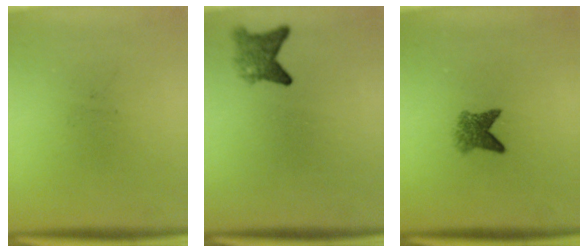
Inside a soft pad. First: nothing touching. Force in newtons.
{"total": 3.2}
{"total": 3.2}